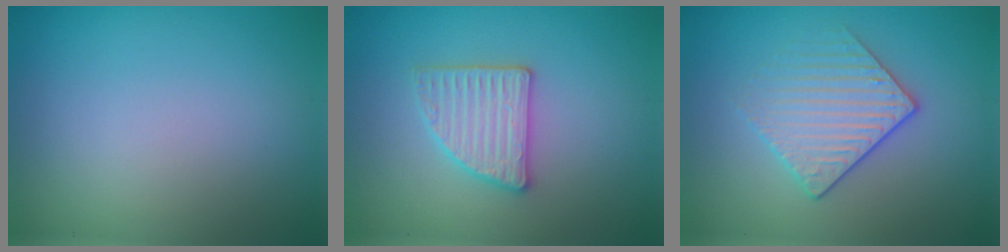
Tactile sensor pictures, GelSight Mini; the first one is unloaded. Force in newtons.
{"total": 2.8, "press": 2.8, "slide": 0.4}
{"total": 3.1, "press": 2.9, "slide": 1.2}